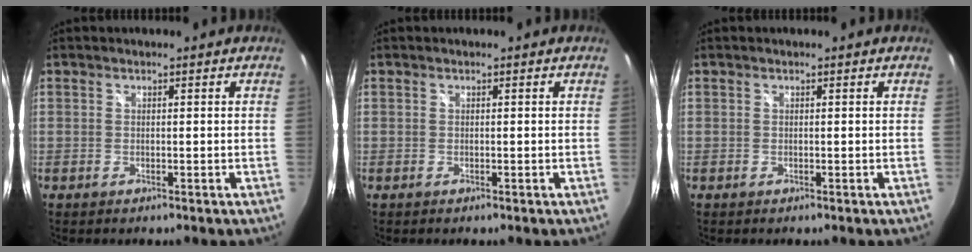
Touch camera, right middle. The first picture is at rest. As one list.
[{"total": 0.0}, {"total": 0.0}]